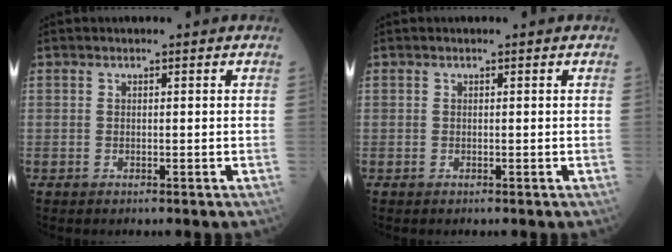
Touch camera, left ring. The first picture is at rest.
{"total": 0.0}